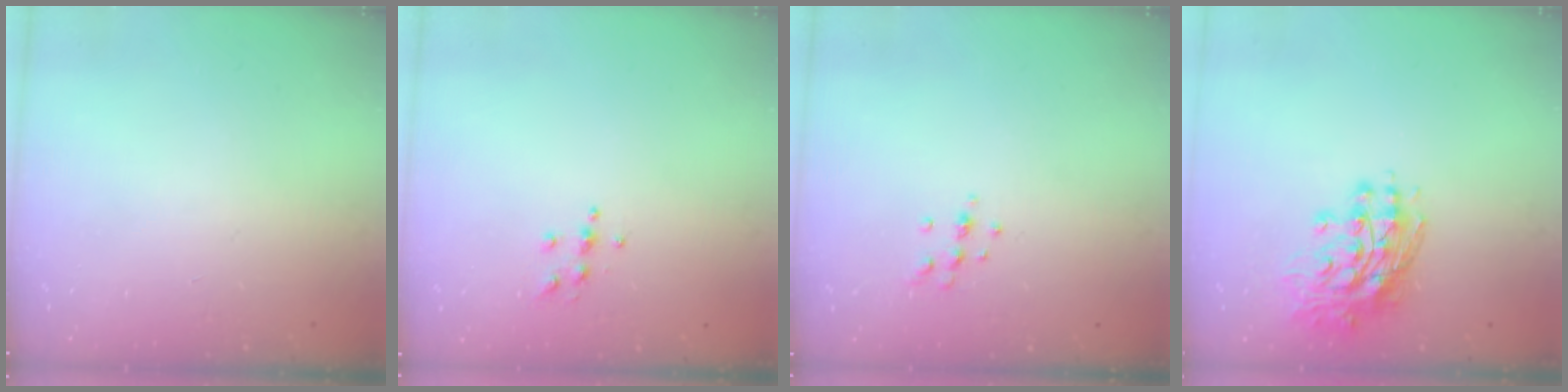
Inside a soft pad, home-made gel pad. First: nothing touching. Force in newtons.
{"total": 4.3, "press": 4.3, "slide": 0.6}
{"total": 6.9, "press": 6.8, "slide": 1.2}
{"total": 11.8, "press": 11.7, "slide": 1.3}